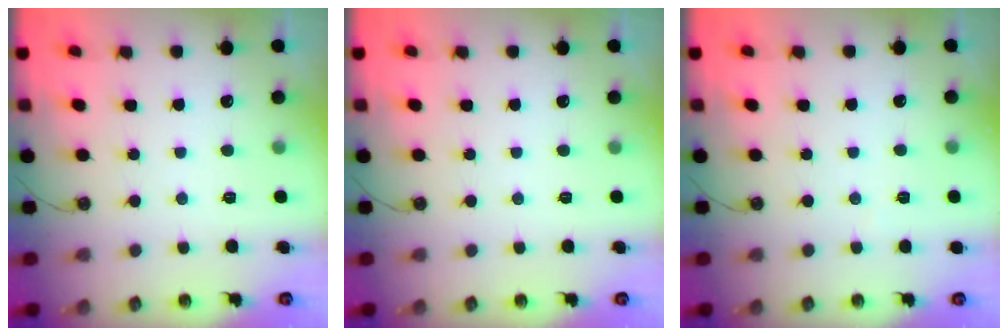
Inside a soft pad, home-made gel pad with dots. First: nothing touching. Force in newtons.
{"total": 0.0}
{"total": 1.6, "press": 1.4, "slide": 0.7}